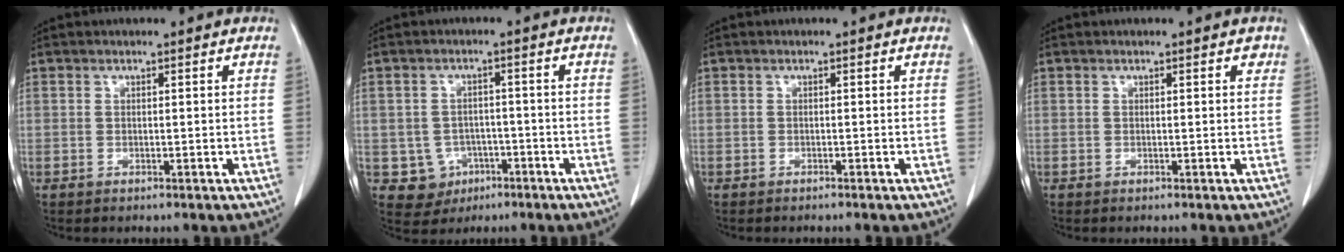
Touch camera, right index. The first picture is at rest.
{"total": 5.1, "force": [-1.9, 4.6, 0.8], "torque": [-0.008, 0.010, -0.020]}
{"total": 0.7, "force": [-0.7, -0.1, 0.3], "torque": [-0.003, 0.000, -0.011]}
{"total": 0.7, "force": [0.4, 0.4, 0.3], "torque": [-0.002, 0.001, 0.001]}